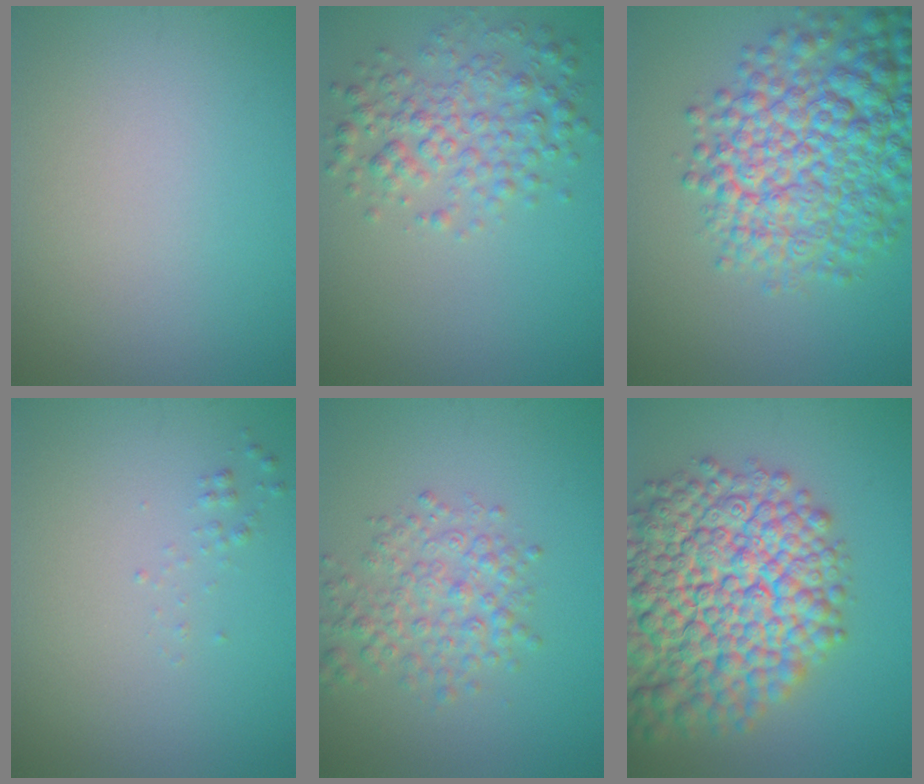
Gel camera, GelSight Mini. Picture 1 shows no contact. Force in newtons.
{"total": 4.2, "press": 4.2, "slide": 0.0}
{"total": 10.8, "press": 10.8, "slide": 0.4}
{"total": 0.6, "press": 0.6, "slide": 0.0}
{"total": 3.6, "press": 3.6, "slide": 0.1}
{"total": 15.8, "press": 15.8, "slide": 0.7}